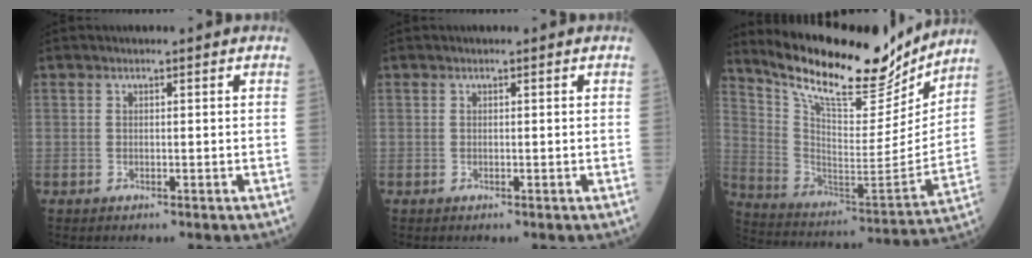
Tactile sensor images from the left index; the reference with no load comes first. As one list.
[{"total": 0.0}, {"total": 21.3, "force": [18.3, 5.1, 9.5], "torque": [-0.171, -0.027, 0.297]}]